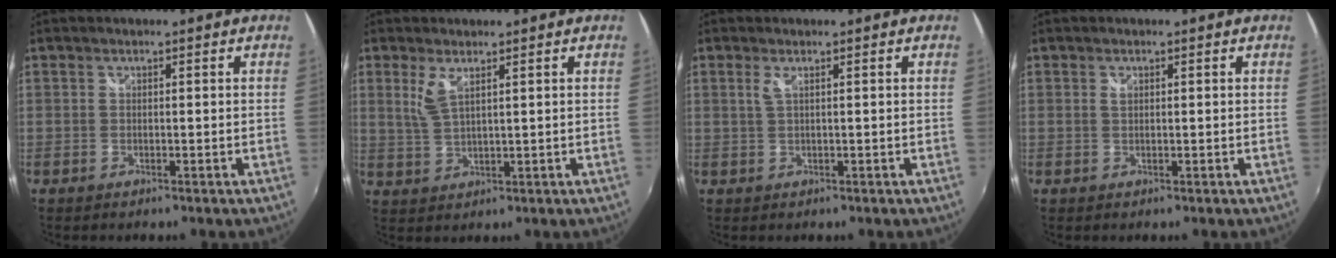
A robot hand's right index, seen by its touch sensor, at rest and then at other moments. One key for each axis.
{"total": 4.0, "fx": 2.0, "fy": 1.1, "fz": 3.2, "tx": -0.068, "ty": -0.003, "tz": 0.044}
{"total": 1.3, "fx": 0.5, "fy": -0.1, "fz": 1.2, "tx": -0.023, "ty": 0.001, "tz": 0.010}
{"total": 0.7, "fx": 0.3, "fy": 0.3, "fz": 0.5, "tx": -0.011, "ty": 0.002, "tz": 0.006}